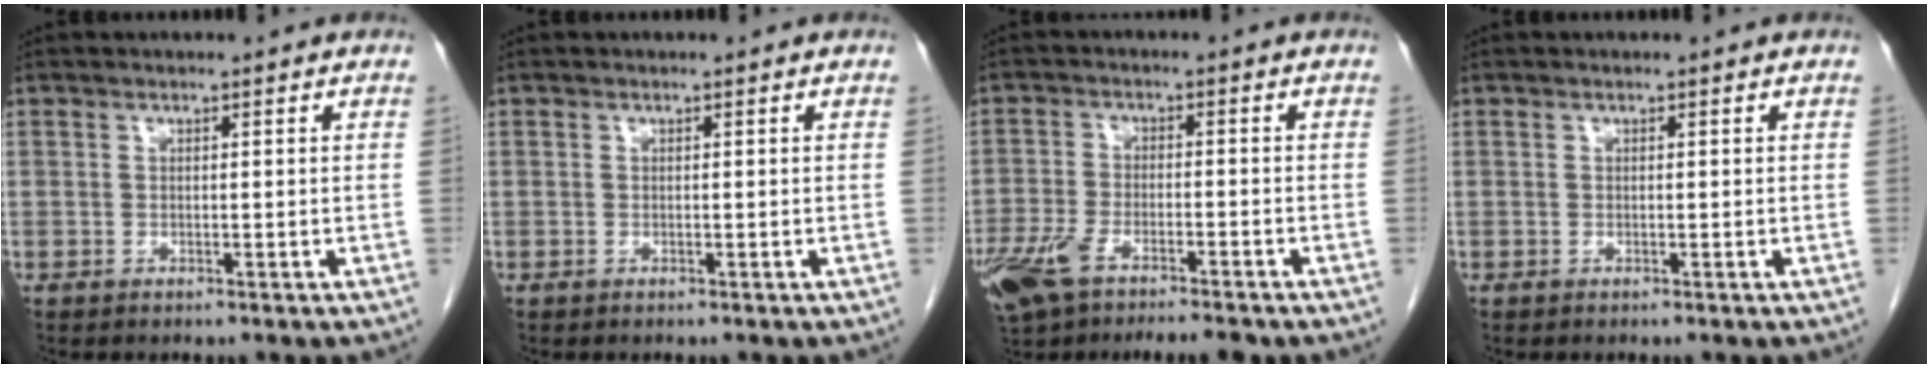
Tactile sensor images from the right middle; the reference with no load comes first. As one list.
[{"total": 0.0}, {"total": 12.5, "force": [-8.7, 4.0, 8.1], "torque": [-0.162, -0.010, -0.141]}, {"total": 0.0}]